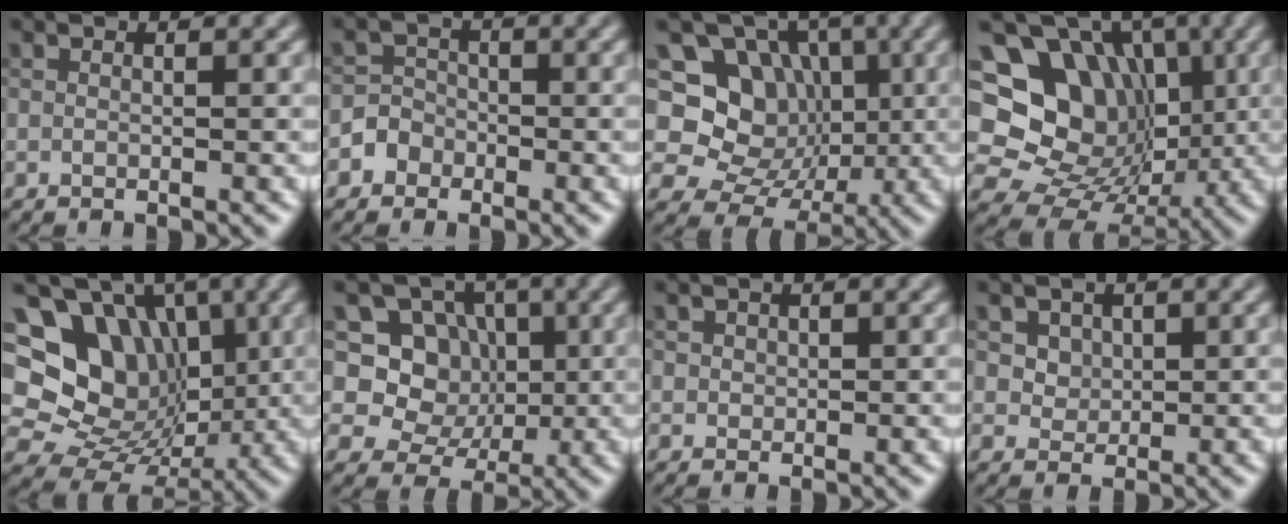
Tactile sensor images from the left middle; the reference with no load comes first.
{"total": 2.1, "force": [-1.2, 1.7, 0.2], "torque": [0.018, 0.008, -0.029]}
{"total": 10.8, "force": [1.9, 9.5, 4.7], "torque": [-0.076, 0.030, 0.003]}
{"total": 17.6, "force": [4.2, 15.1, 8.0], "torque": [-0.178, 0.047, 0.065]}
{"total": 16.0, "force": [5.0, 13.3, 7.3], "torque": [-0.177, 0.042, 0.083]}
{"total": 6.7, "force": [1.1, 6.0, 2.8], "torque": [-0.033, 0.002, -0.003]}
{"total": 0.7, "force": [0.3, 0.6, 0.1], "torque": [0.002, -0.004, 0.007]}
{"total": 3.6, "force": [1.8, 2.7, 1.5], "torque": [-0.040, -0.003, 0.038]}